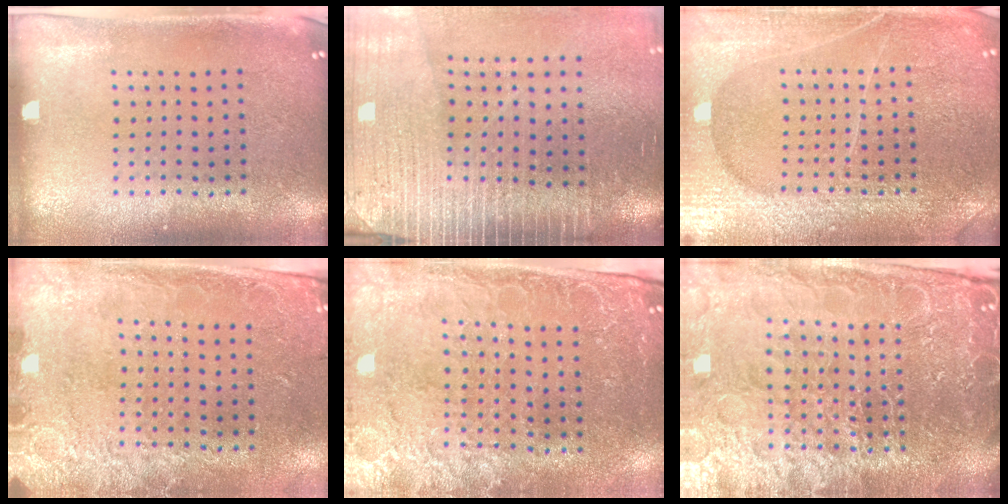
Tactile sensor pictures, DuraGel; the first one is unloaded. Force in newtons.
{"total": 3.7, "press": 3.2, "slide": 1.7}
{"total": 6.7, "press": 6.6, "slide": 0.9}
{"total": 2.6, "press": 1.9, "slide": 1.8}
{"total": 2.9, "press": 2.8, "slide": 0.8}
{"total": 6.1, "press": 5.4, "slide": 2.8}